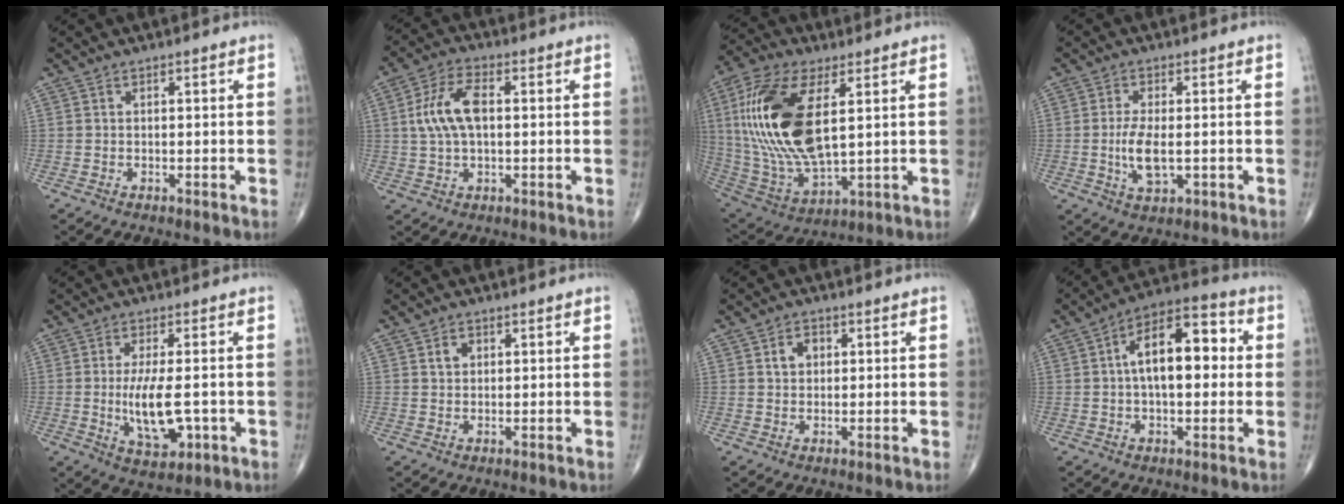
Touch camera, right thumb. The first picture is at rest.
{"total": 9.5, "force": [1.1, 4.9, 8.0], "torque": [-0.161, 0.015, 0.019]}
{"total": 23.5, "force": [4.5, 11.0, 20.3], "torque": [-0.428, -0.021, 0.086]}
{"total": 6.3, "force": [-0.8, 2.7, 5.6], "torque": [-0.111, -0.010, -0.012]}
{"total": 9.7, "force": [-1.4, 3.9, 8.8], "torque": [-0.150, -0.011, -0.014]}
{"total": 2.3, "force": [0.9, 1.8, 1.2], "torque": [-0.013, -0.002, 0.014]}
{"total": 3.4, "force": [1.0, 2.6, 1.9], "torque": [-0.020, 0.004, 0.016]}
{"total": 14.6, "force": [1.7, 7.4, 12.5], "torque": [-0.178, 0.032, 0.017]}